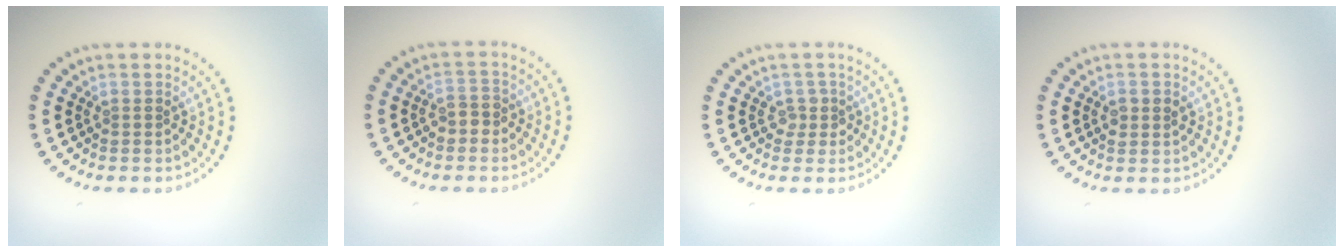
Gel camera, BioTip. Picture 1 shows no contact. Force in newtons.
{"total": 1.7, "press": 1.6, "slide": 0.5}
{"total": 1.3, "press": 1.1, "slide": 0.8}
{"total": 1.5, "press": 1.5, "slide": 0.2}